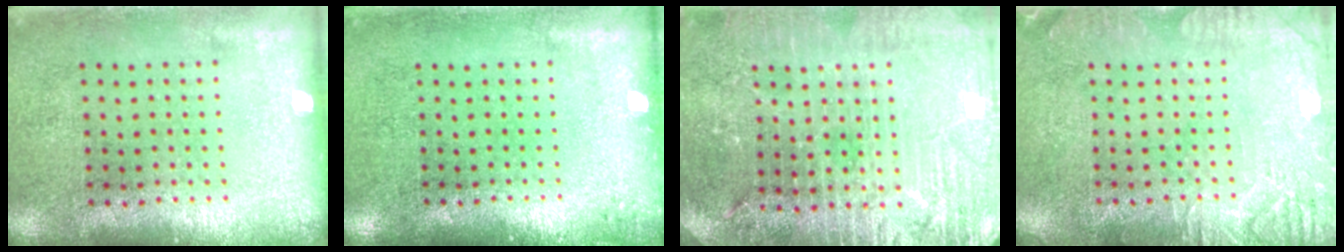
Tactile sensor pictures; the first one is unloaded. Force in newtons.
{"total": 0.8, "press": 0.8, "slide": 0.2}
{"total": 4.0, "press": 3.8, "slide": 1.2}
{"total": 3.1, "press": 3.1, "slide": 0.4}